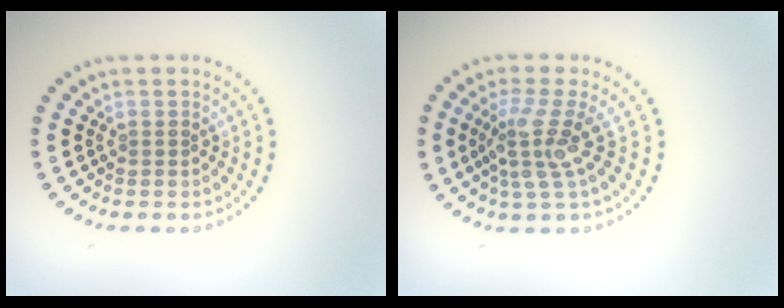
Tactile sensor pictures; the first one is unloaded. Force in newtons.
{"total": 3.5, "press": 2.5, "slide": 2.5}